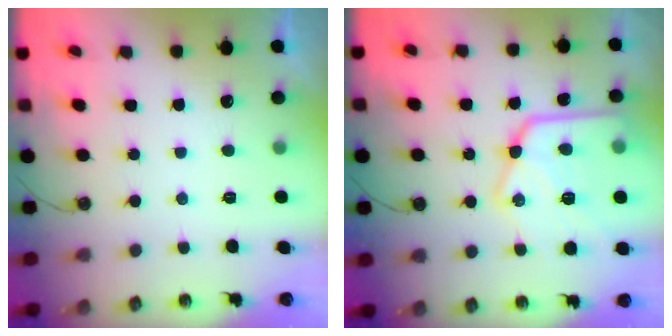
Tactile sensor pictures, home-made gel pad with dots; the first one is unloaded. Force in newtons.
{"total": 22.0, "press": 21.9, "slide": 1.8}